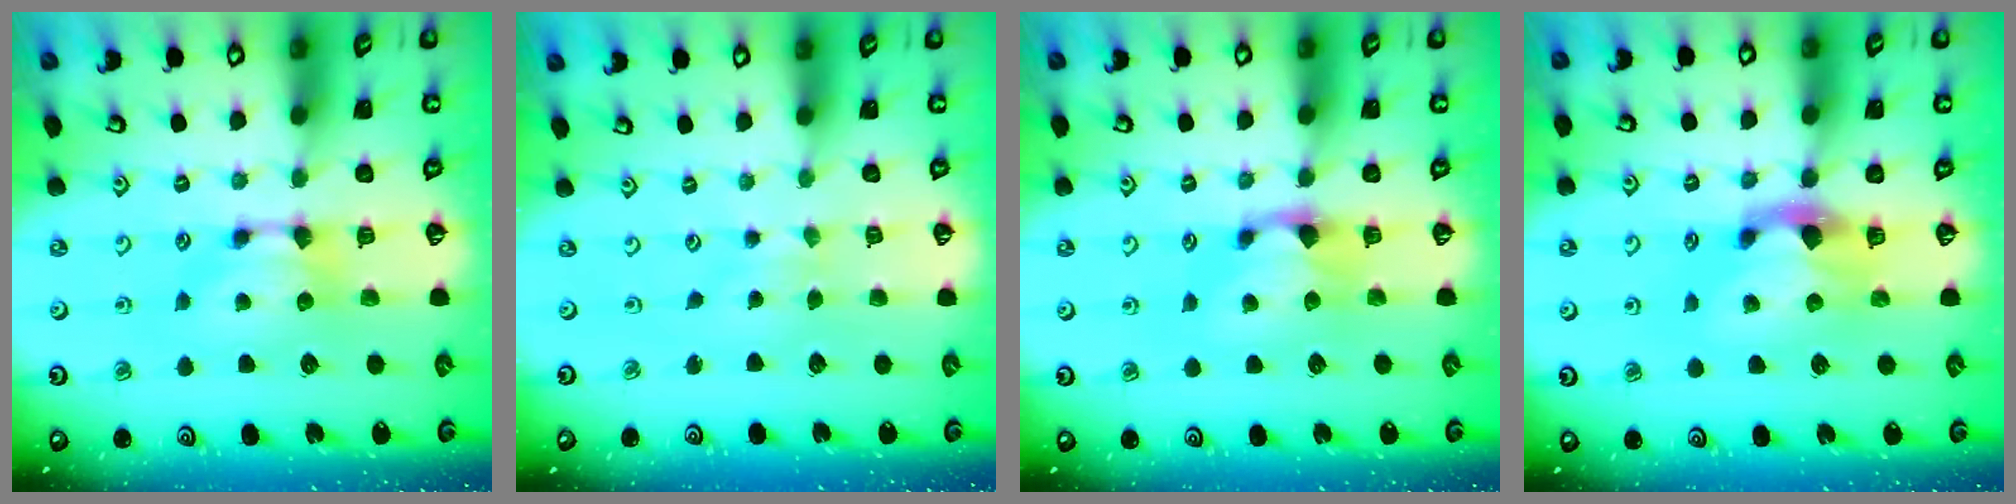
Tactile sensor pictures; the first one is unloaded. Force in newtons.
{"total": 2.0, "press": 2.0, "slide": 0.1}
{"total": 1.0, "press": 0.3, "slide": 0.9}
{"total": 2.9, "press": 2.6, "slide": 1.3}